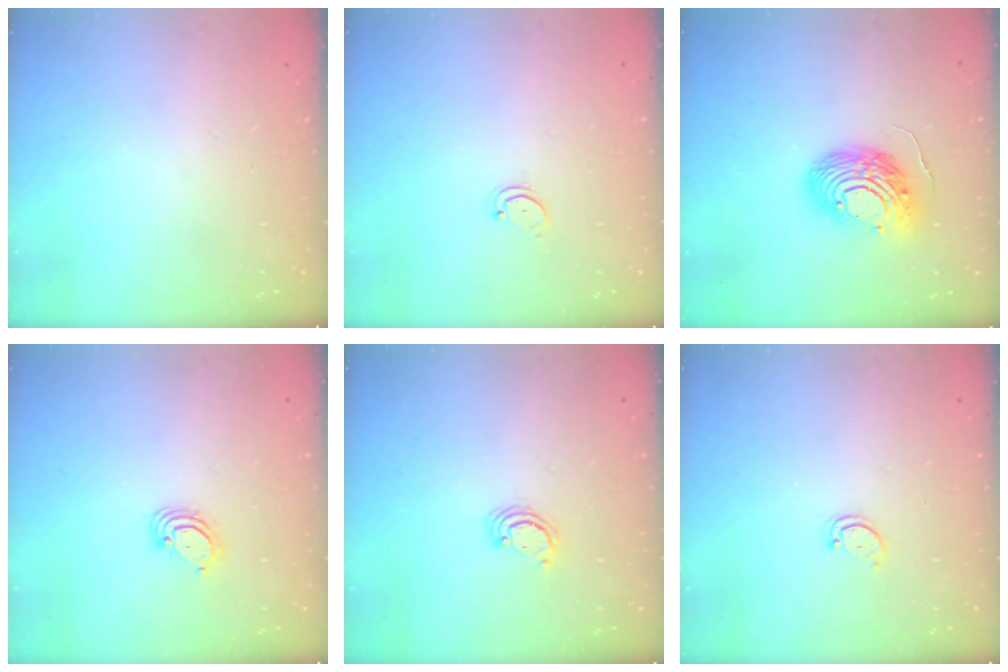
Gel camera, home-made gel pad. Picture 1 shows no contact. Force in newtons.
{"total": 1.6, "press": 1.6, "slide": 0.4}
{"total": 13.3, "press": 13.1, "slide": 2.3}
{"total": 3.7, "press": 3.7, "slide": 0.1}
{"total": 2.6, "press": 2.5, "slide": 0.3}
{"total": 2.8, "press": 2.7, "slide": 0.3}